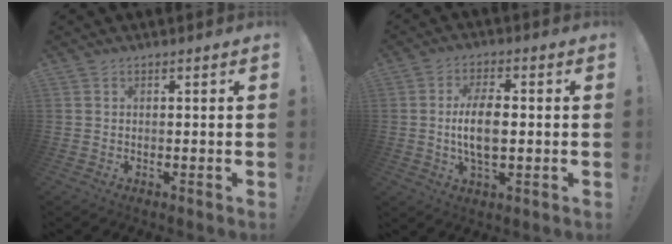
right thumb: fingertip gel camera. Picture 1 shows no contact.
{"total": 9.7, "force": [-0.4, 4.4, 8.6], "torque": [-0.163, -0.001, -0.011]}